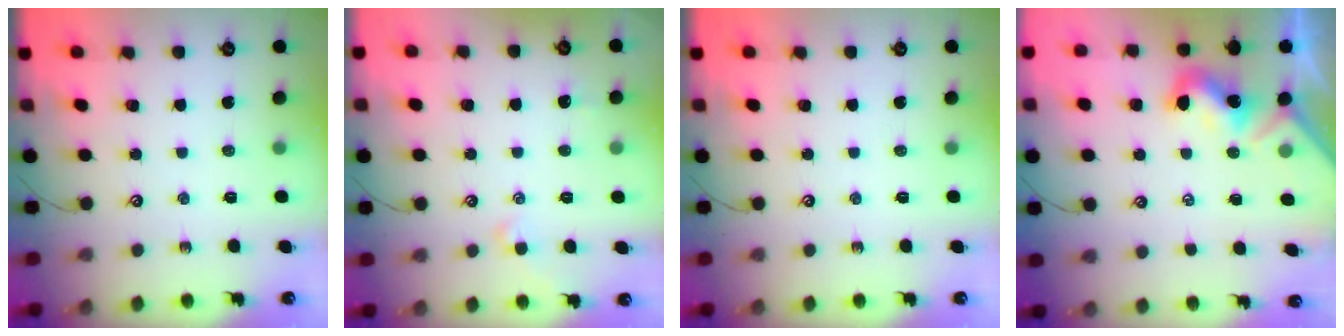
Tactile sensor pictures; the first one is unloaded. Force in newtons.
{"total": 1.9, "press": 1.8, "slide": 0.6}
{"total": 0.0}
{"total": 1.8, "press": 1.7, "slide": 0.3}